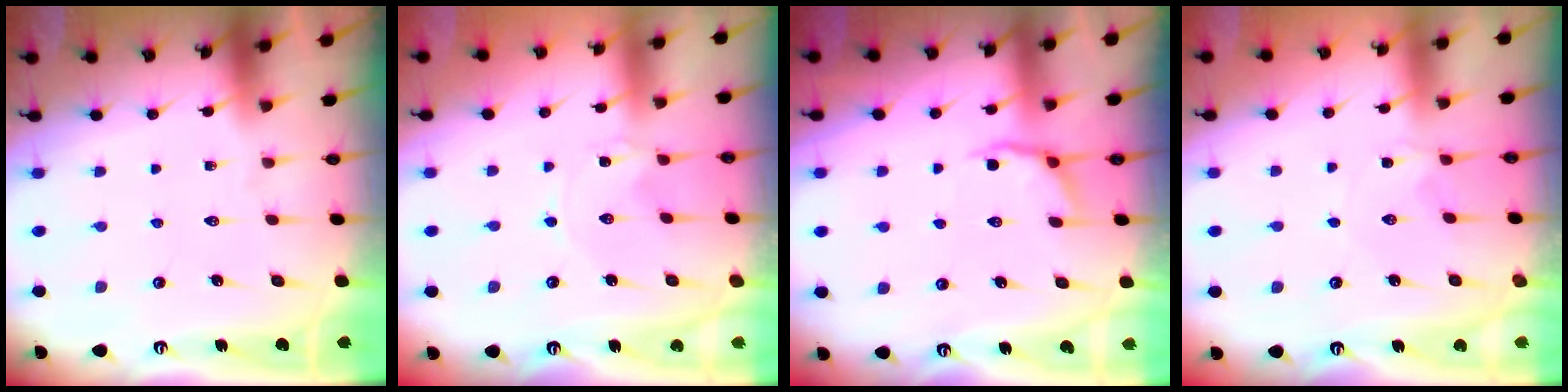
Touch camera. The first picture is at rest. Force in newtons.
{"total": 0.0}
{"total": 3.4, "press": 2.4, "slide": 2.3}
{"total": 1.7, "press": 1.6, "slide": 0.3}